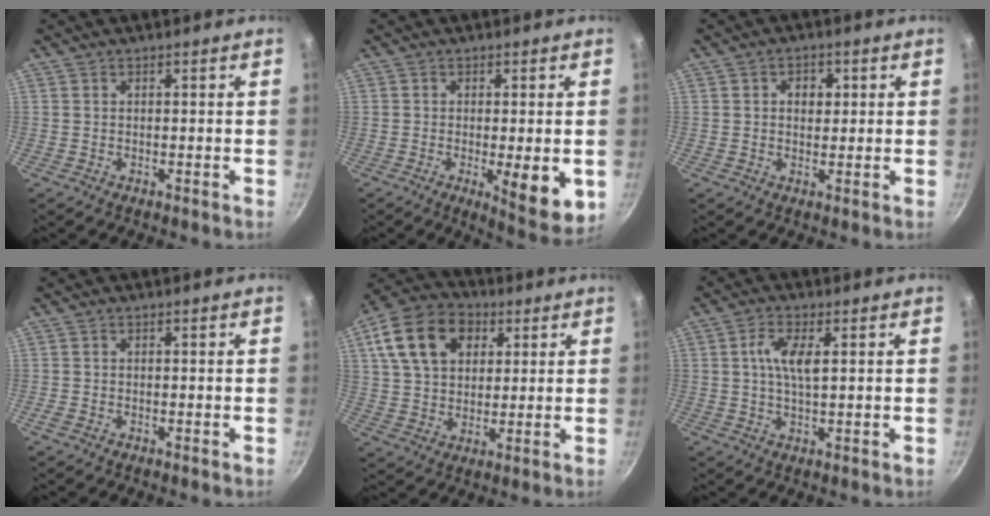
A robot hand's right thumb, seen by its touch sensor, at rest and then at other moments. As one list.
[{"total": 9.0, "force": [-1.7, 2.5, 8.5], "torque": [-0.105, -0.014, -0.016]}, {"total": 3.4, "force": [0.8, 2.8, 1.9], "torque": [-0.013, 0.000, 0.009]}, {"total": 0.6, "force": [-0.3, 0.3, 0.4], "torque": [-0.009, 0.002, -0.007]}, {"total": 15.8, "force": [5.9, 11.1, 9.5], "torque": [-0.155, 0.005, 0.092]}, {"total": 5.6, "force": [1.2, 2.0, 5.1], "torque": [-0.098, 0.005, 0.021]}]